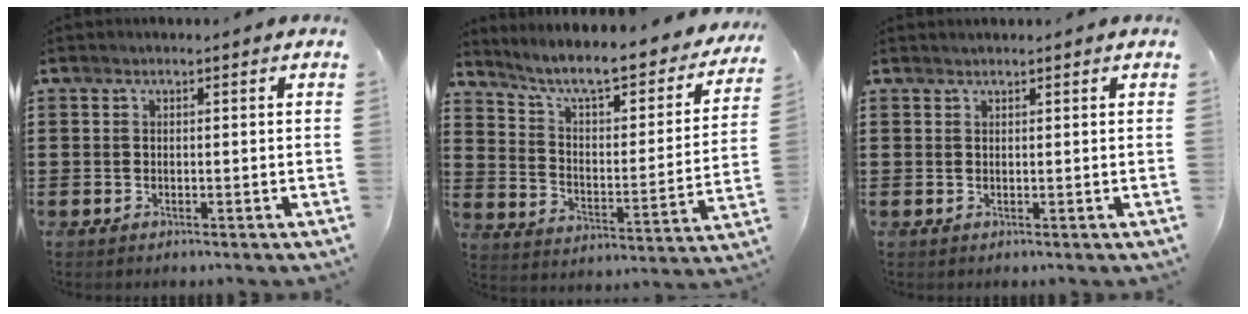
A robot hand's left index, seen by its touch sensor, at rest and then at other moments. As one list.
[{"total": 7.6, "force": [6.5, 0.9, 4.0], "torque": [-0.096, -0.050, 0.103]}, {"total": 0.5, "force": [0.5, 0.0, 0.1], "torque": [-0.003, -0.001, 0.011]}]